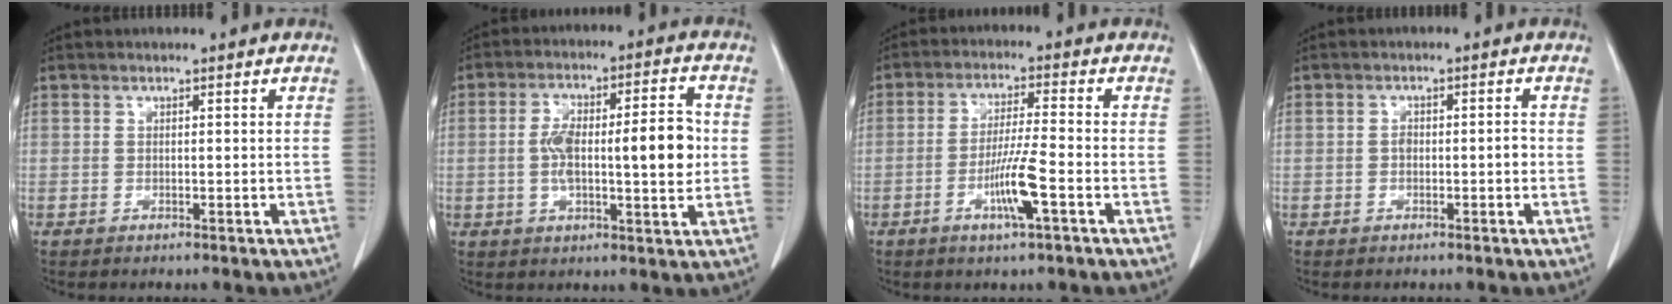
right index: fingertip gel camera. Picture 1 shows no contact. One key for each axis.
{"total": 12.8, "fx": 0.0, "fy": 3.3, "fz": 12.4, "tx": -0.203, "ty": 0.023, "tz": 0.001}
{"total": 7.2, "fx": -2.8, "fy": -0.2, "fz": 6.6, "tx": -0.126, "ty": -0.009, "tz": -0.053}
{"total": 2.3, "fx": -0.5, "fy": 0.9, "fz": 2.0, "tx": -0.033, "ty": 0.003, "tz": -0.007}